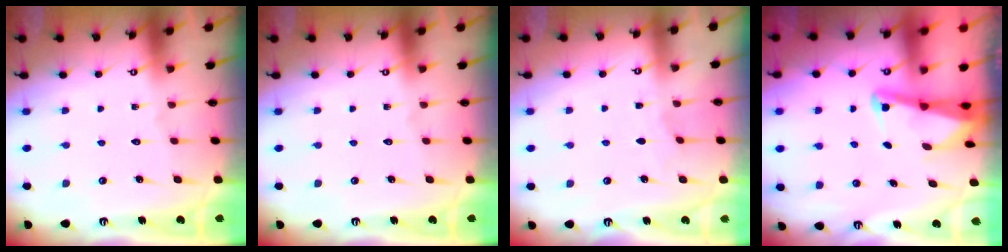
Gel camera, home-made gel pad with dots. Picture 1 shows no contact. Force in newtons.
{"total": 0.0}
{"total": 2.2, "press": 2.1, "slide": 0.3}
{"total": 2.5, "press": 2.5, "slide": 0.4}